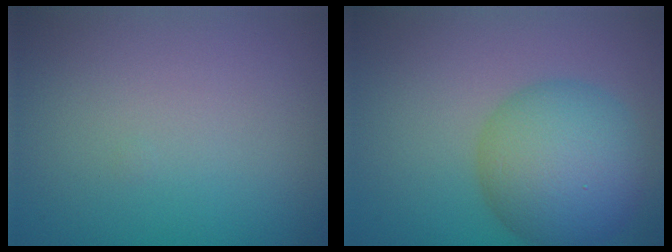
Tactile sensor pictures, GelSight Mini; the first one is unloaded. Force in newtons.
{"total": 7.7, "press": 7.7, "slide": 0.3}